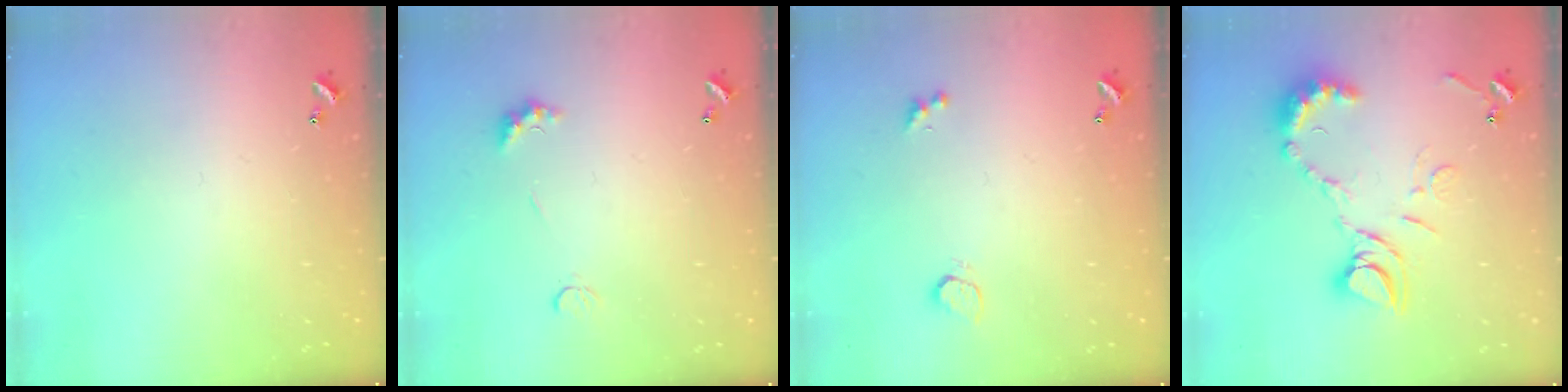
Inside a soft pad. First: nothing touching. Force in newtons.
{"total": 4.0, "press": 3.9, "slide": 0.7}
{"total": 2.2, "press": 1.9, "slide": 1.1}
{"total": 13.5, "press": 13.4, "slide": 1.2}